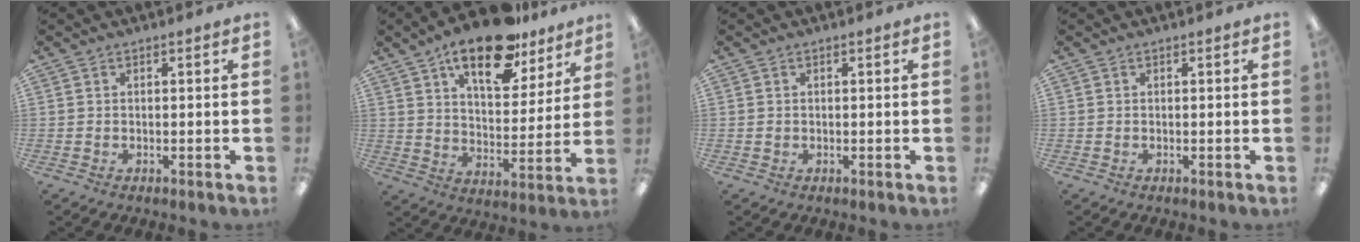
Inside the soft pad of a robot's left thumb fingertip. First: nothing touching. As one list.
[{"total": 18.3, "force": [12.9, 7.7, 10.4], "torque": [-0.164, -0.066, 0.220]}, {"total": 0.6, "force": [0.0, 0.6, 0.2], "torque": [-0.005, 0.005, -0.002]}, {"total": 0.0}]